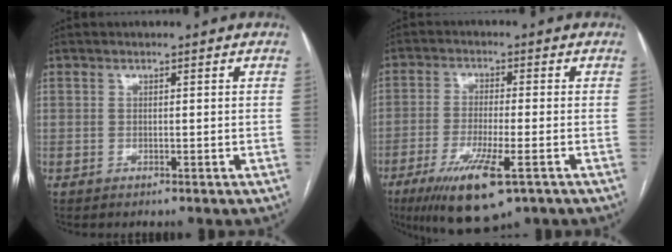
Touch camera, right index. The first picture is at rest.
{"total": 11.6, "force": [-6.2, 2.0, 9.6], "torque": [-0.174, -0.030, -0.101]}